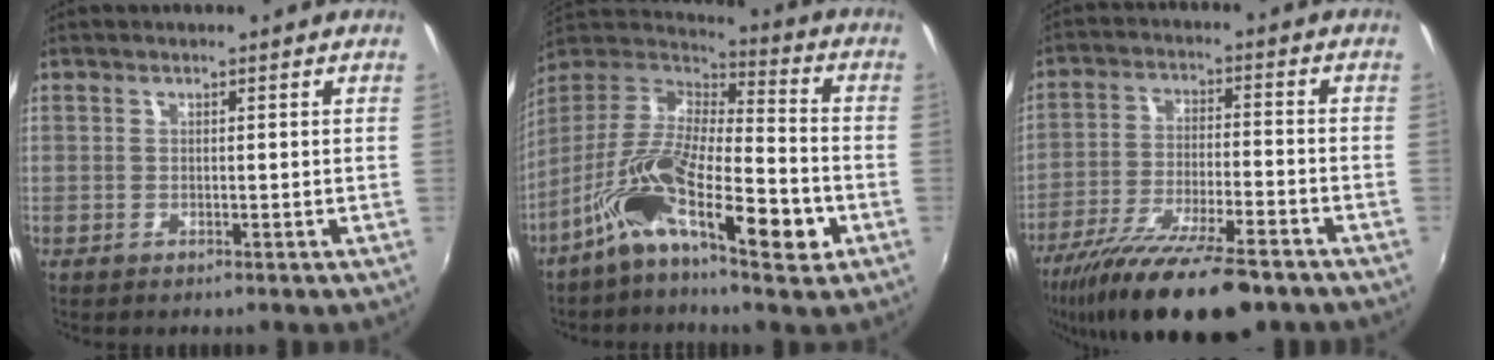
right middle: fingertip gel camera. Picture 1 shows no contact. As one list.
[{"total": 18.0, "force": [-8.9, 5.3, 14.7], "torque": [-0.254, -0.008, -0.166]}, {"total": 19.2, "force": [-14.3, 4.7, 11.9], "torque": [-0.231, -0.046, -0.238]}]